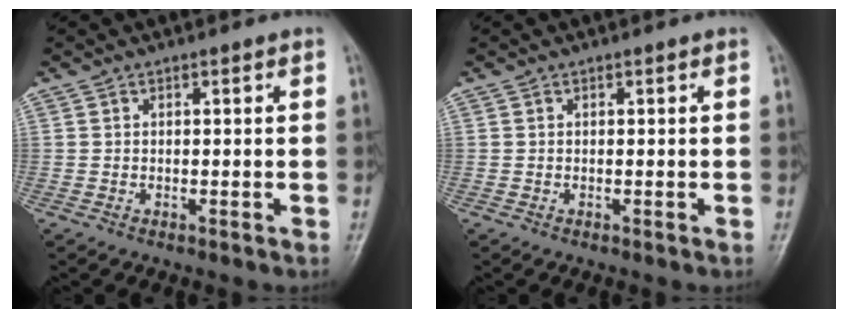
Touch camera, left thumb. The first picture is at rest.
{"total": 0.0}